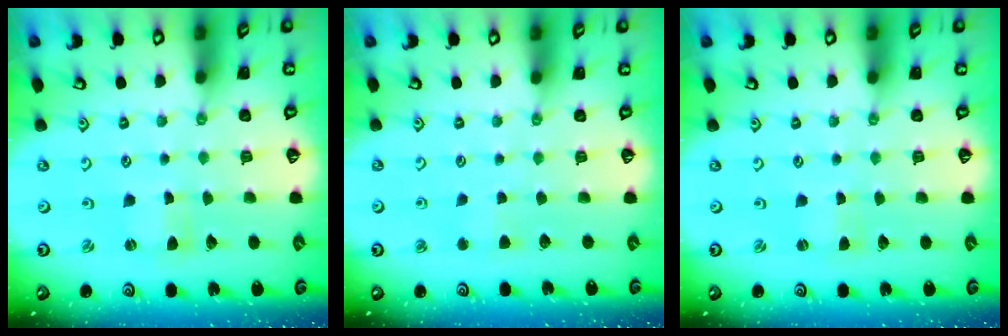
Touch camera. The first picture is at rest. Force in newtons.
{"total": 2.8, "press": 2.8, "slide": 0.5}
{"total": 0.0}